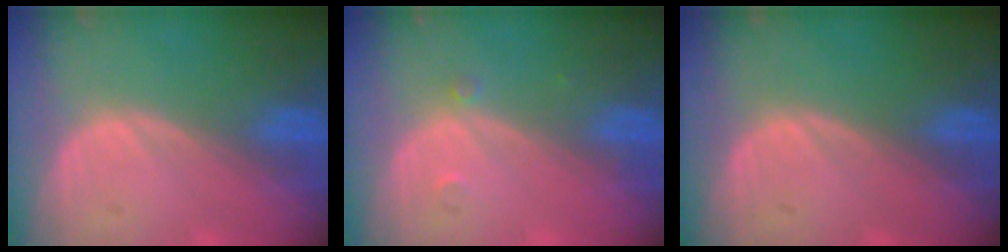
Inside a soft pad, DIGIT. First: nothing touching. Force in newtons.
{"total": 0.8, "press": 0.8, "slide": 0.1}
{"total": 0.0}